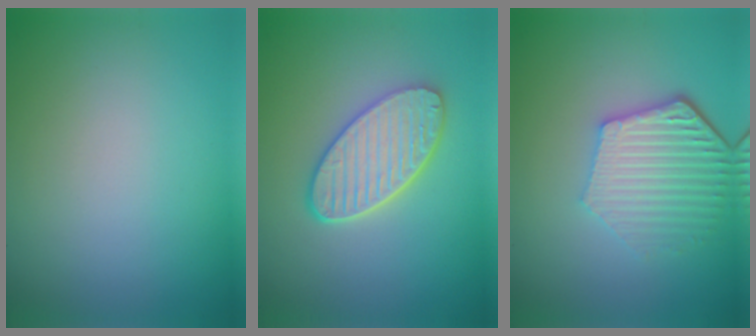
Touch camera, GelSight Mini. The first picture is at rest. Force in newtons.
{"total": 5.3, "press": 4.4, "slide": 3.0}
{"total": 5.4, "press": 4.2, "slide": 3.4}